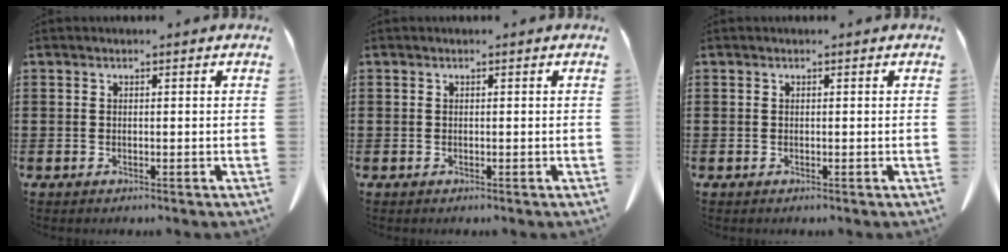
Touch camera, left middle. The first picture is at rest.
{"total": 0.0}
{"total": 0.0}